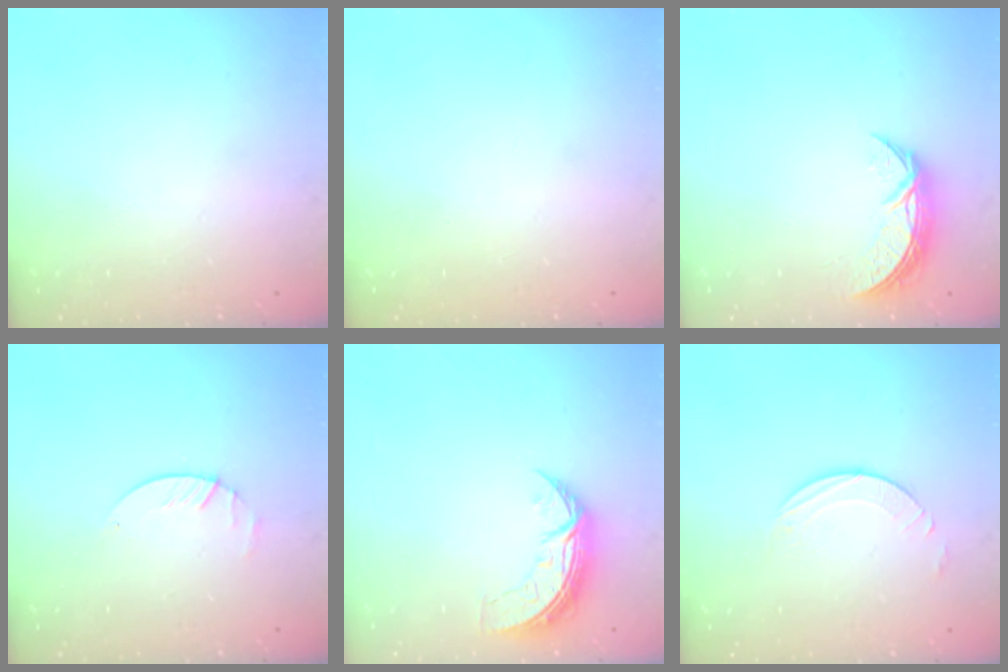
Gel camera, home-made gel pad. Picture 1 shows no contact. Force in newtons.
{"total": 0.0}
{"total": 7.1, "press": 7.1, "slide": 0.5}
{"total": 1.7, "press": 1.6, "slide": 0.2}
{"total": 7.1, "press": 7.0, "slide": 0.4}
{"total": 2.7, "press": 2.7, "slide": 0.2}